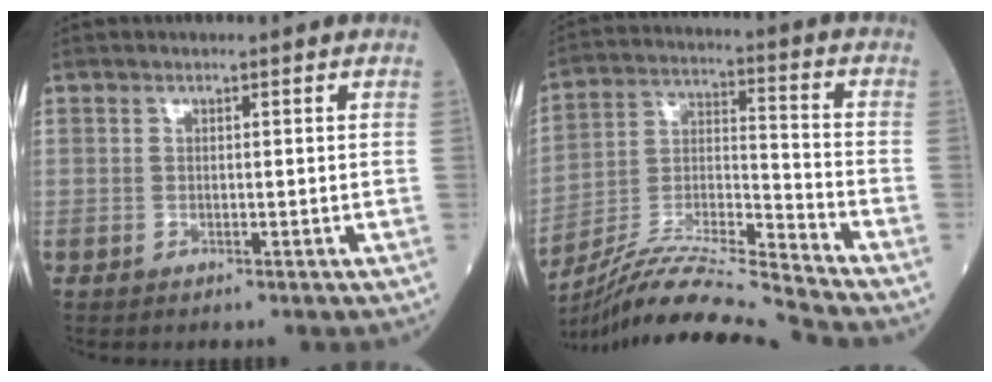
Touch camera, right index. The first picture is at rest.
{"total": 15.2, "force": [-14.3, -2.9, 4.3], "torque": [-0.085, 0.007, -0.263]}